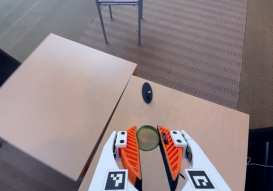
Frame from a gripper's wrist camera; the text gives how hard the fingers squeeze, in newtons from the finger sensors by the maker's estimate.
{"total": 10.0, "left": 10.1, "right": 9.9}